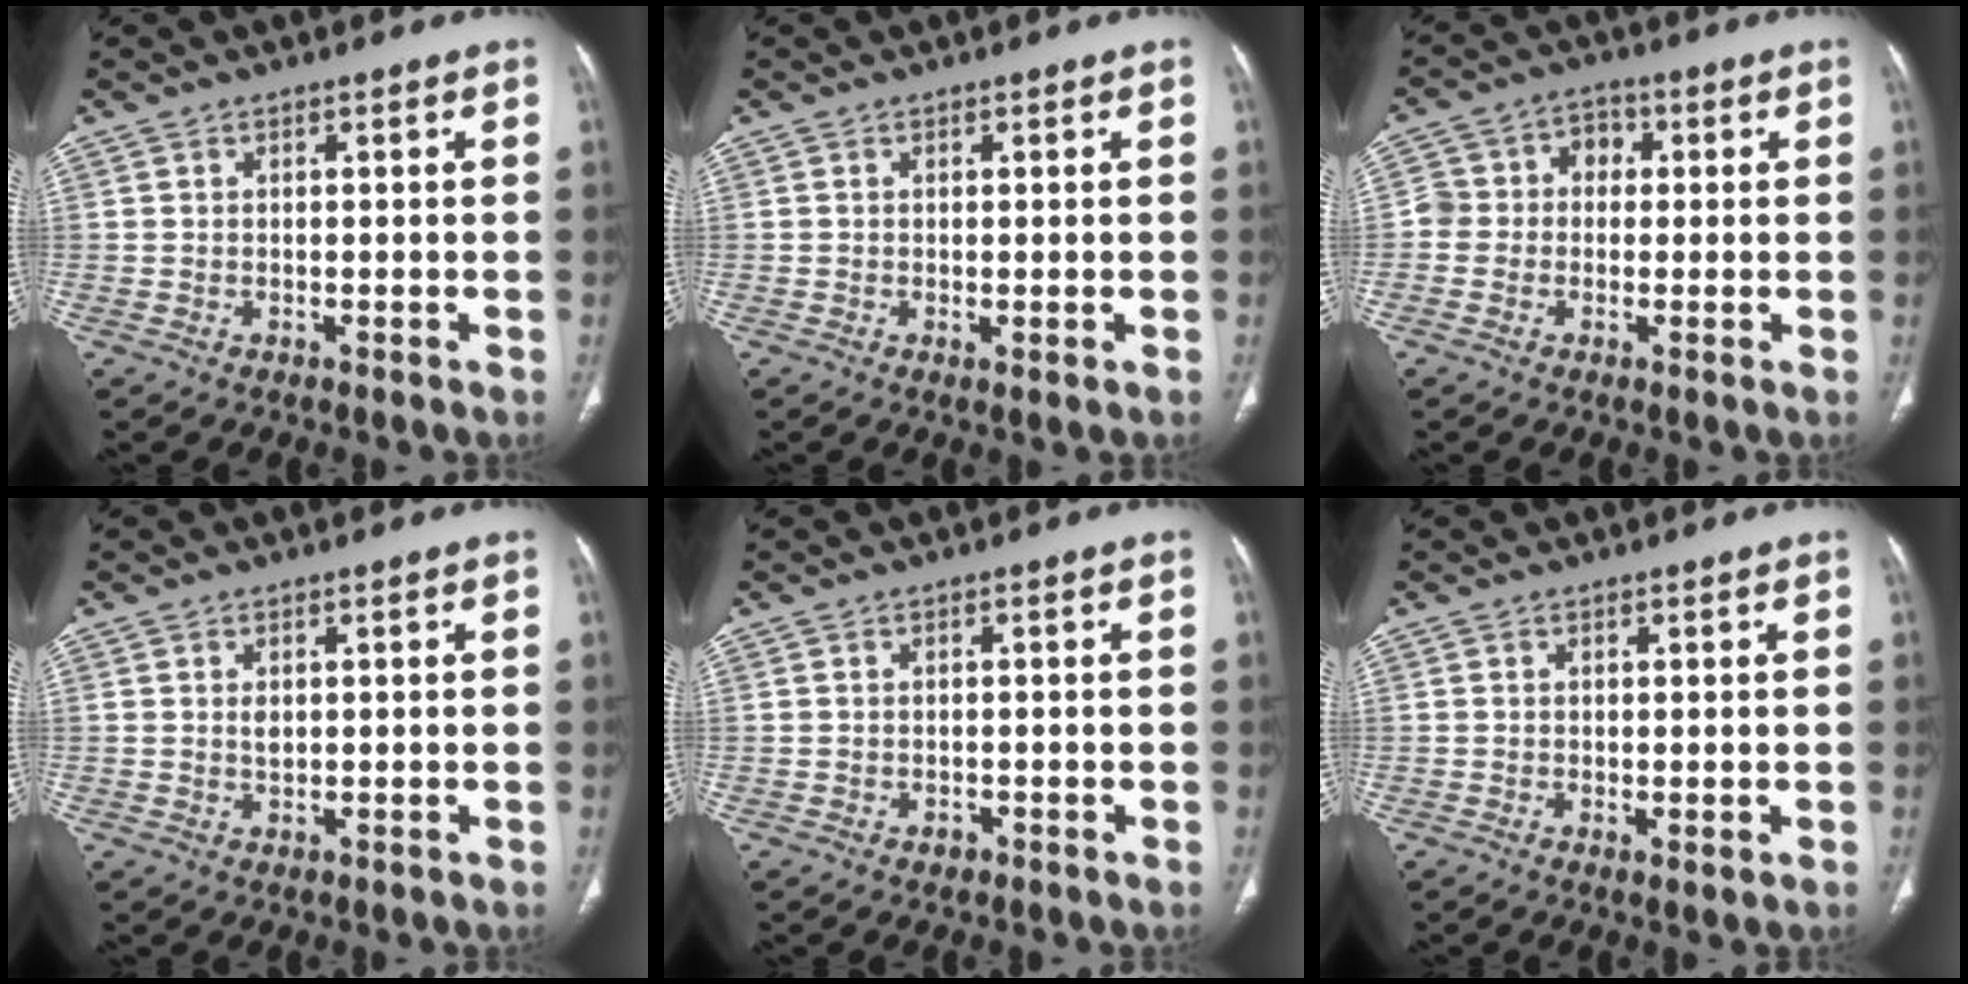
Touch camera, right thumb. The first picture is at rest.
{"total": 0.7, "force": [-0.1, 0.2, 0.7], "torque": [-0.017, -0.006, 0.000]}
{"total": 6.8, "force": [-0.1, 6.1, 2.9], "torque": [-0.023, 0.030, -0.013]}
{"total": 1.6, "force": [0.4, 1.0, 1.2], "torque": [-0.018, -0.003, 0.010]}
{"total": 1.0, "force": [-0.6, 0.8, 0.4], "torque": [-0.005, 0.003, -0.007]}
{"total": 1.0, "force": [-0.2, 0.3, 1.0], "torque": [-0.022, -0.008, -0.002]}